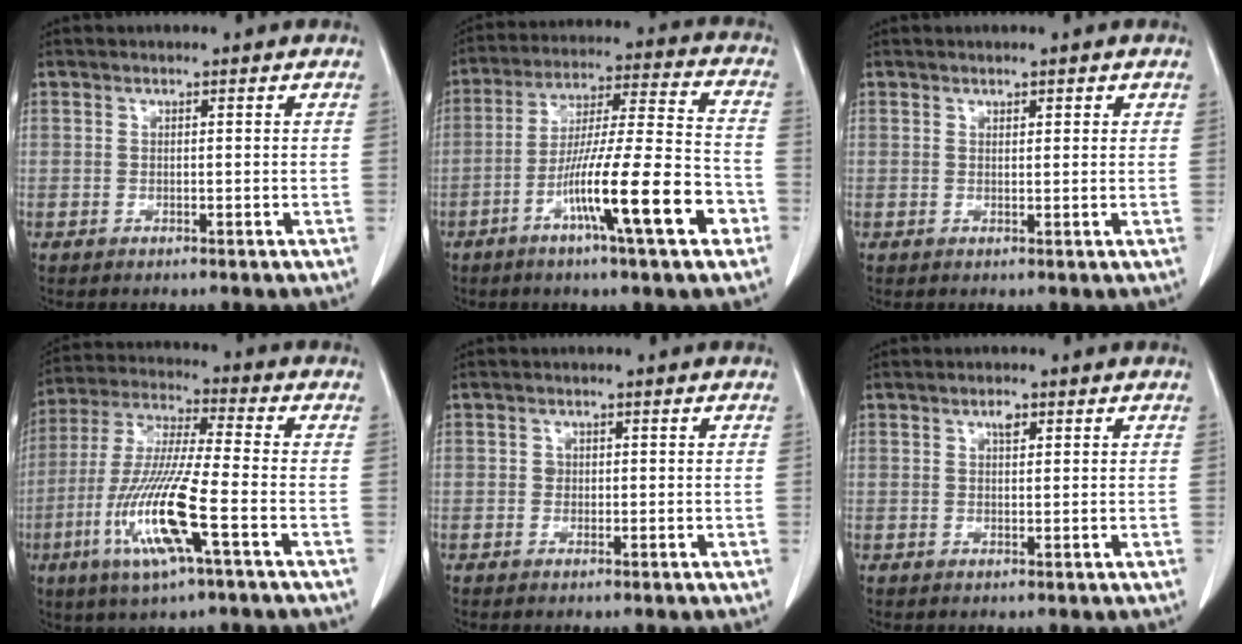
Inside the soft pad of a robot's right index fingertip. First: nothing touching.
{"total": 16.6, "force": [-7.1, 0.6, 15.0], "torque": [-0.255, -0.007, -0.120]}
{"total": 1.1, "force": [0.7, 0.3, 0.8], "torque": [-0.011, 0.001, 0.010]}
{"total": 14.5, "force": [-5.3, 0.5, 13.5], "torque": [-0.283, -0.018, -0.103]}
{"total": 0.9, "force": [-0.1, 0.8, 0.2], "torque": [0.001, 0.003, -0.001]}
{"total": 1.6, "force": [0.8, 0.7, 1.2], "torque": [-0.019, 0.000, 0.012]}